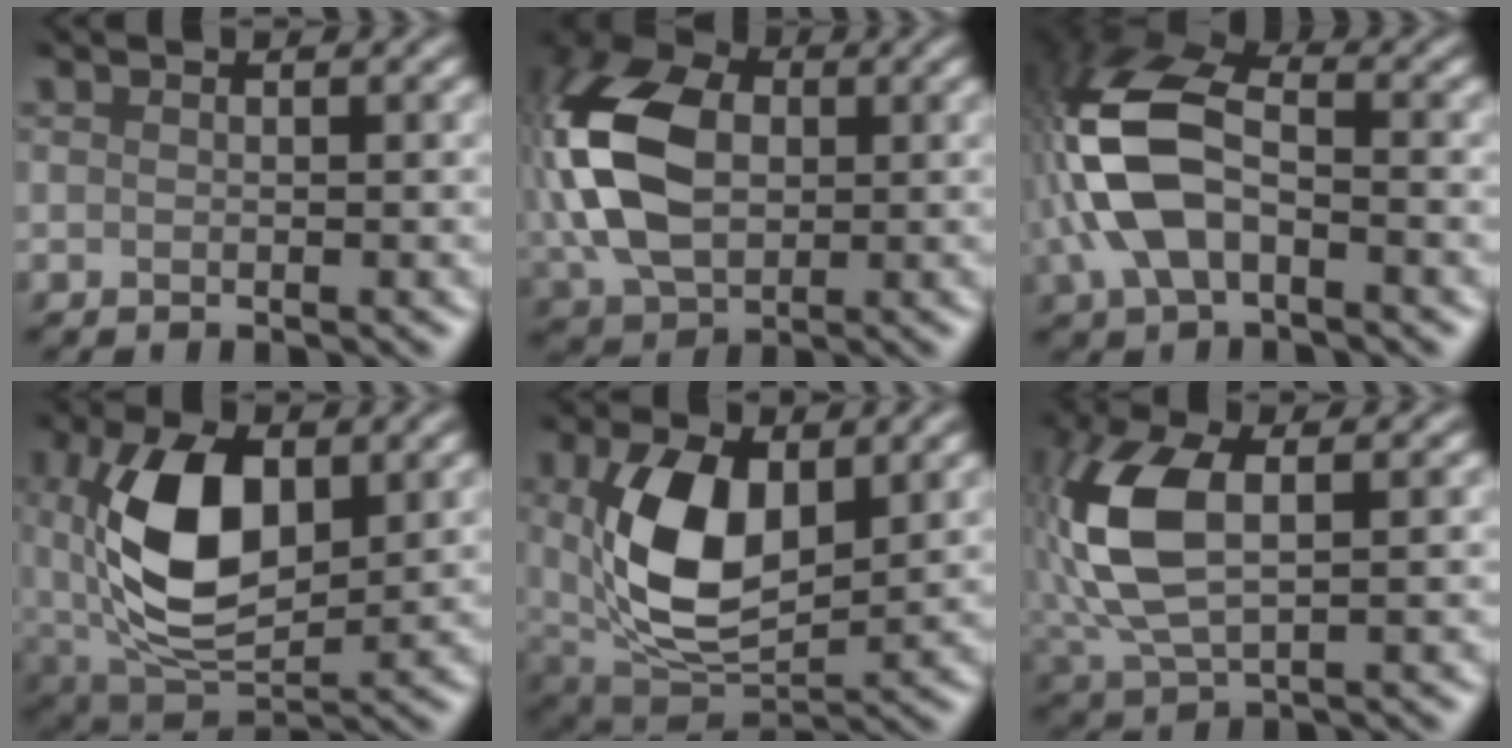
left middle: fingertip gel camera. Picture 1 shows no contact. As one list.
[{"total": 10.7, "force": [0.4, 7.5, 7.6], "torque": [-0.199, 0.008, 0.018]}, {"total": 7.8, "force": [-1.9, 4.4, 6.2], "torque": [-0.177, 0.015, -0.028]}, {"total": 8.2, "force": [1.2, 4.6, 6.7], "torque": [-0.160, 0.003, 0.039]}, {"total": 7.0, "force": [1.5, 3.7, 5.8], "torque": [-0.141, -0.003, 0.045]}, {"total": 7.4, "force": [0.4, 3.9, 6.3], "torque": [-0.187, 0.005, 0.023]}]